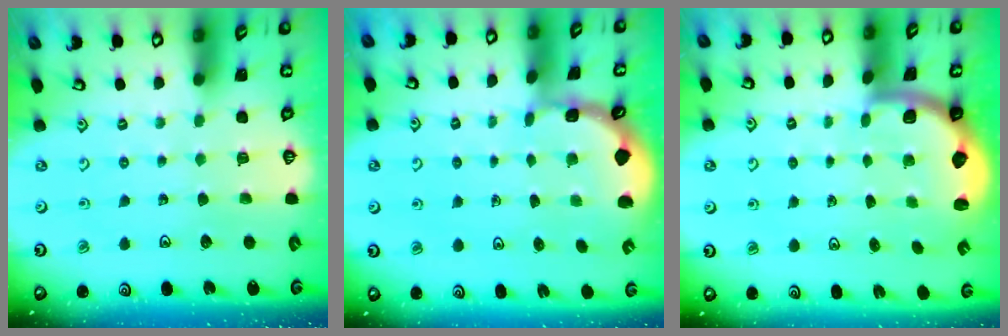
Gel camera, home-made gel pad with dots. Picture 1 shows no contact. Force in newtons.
{"total": 1.1, "press": 1.1, "slide": 0.1}
{"total": 2.0, "press": 2.0, "slide": 0.5}